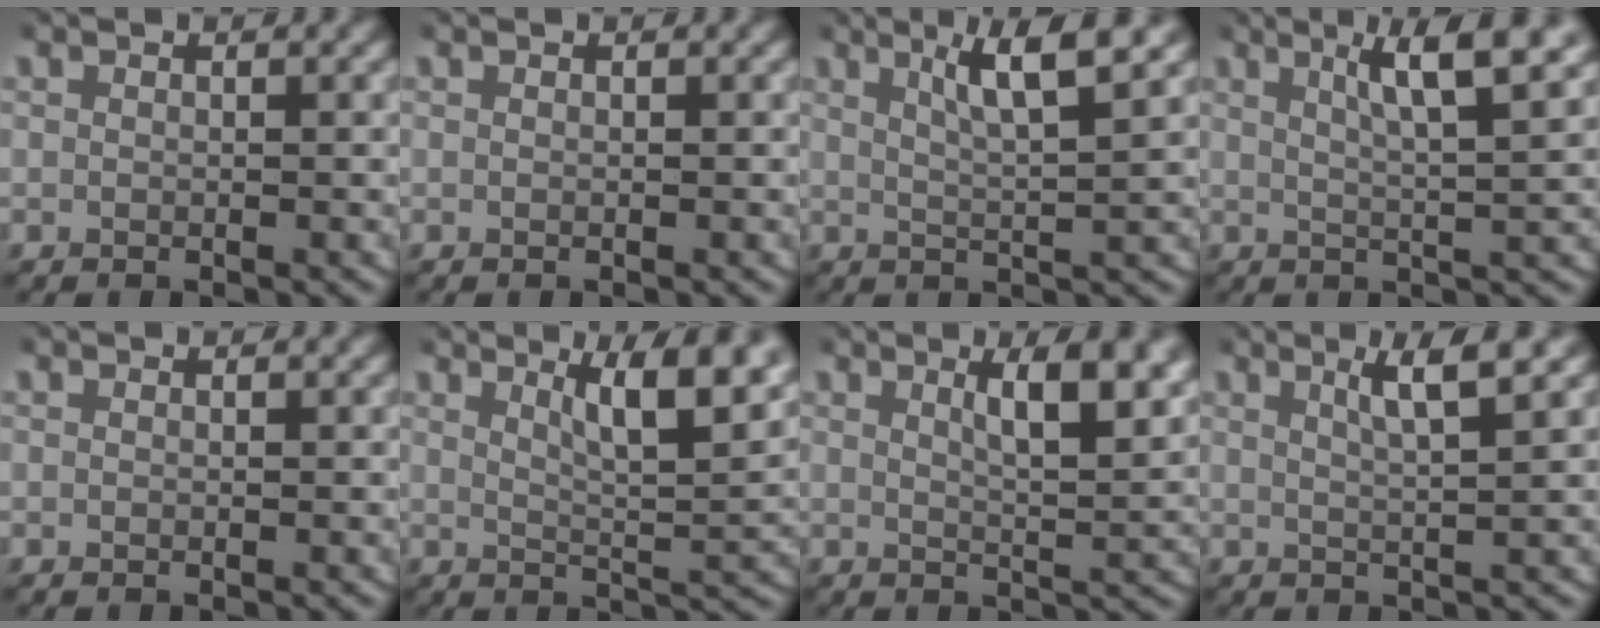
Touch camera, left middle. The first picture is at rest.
{"total": 0.0}
{"total": 4.9, "force": [2.7, 0.8, 4.0], "torque": [-0.071, 0.003, 0.042]}
{"total": 5.4, "force": [2.8, 1.0, 4.5], "torque": [-0.072, 0.004, 0.040]}
{"total": 0.0}
{"total": 7.0, "force": [3.2, 2.2, 5.7], "torque": [-0.083, -0.010, 0.050]}
{"total": 4.9, "force": [2.4, 1.3, 4.1], "torque": [-0.063, -0.007, 0.038]}
{"total": 3.2, "force": [1.9, 0.1, 2.6], "torque": [-0.049, 0.002, 0.031]}